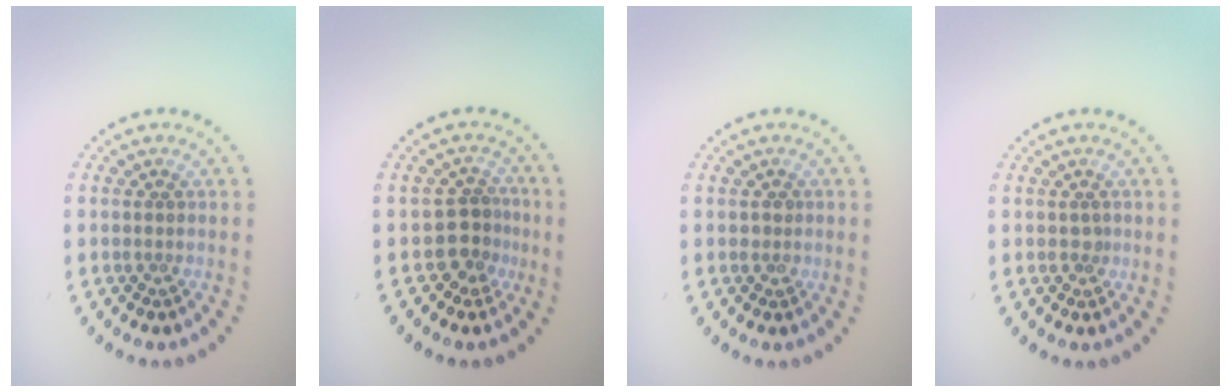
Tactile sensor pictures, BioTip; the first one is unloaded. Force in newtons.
{"total": 2.6, "press": 2.1, "slide": 1.5}
{"total": 0.8, "press": 0.7, "slide": 0.4}
{"total": 0.6, "press": 0.5, "slide": 0.4}